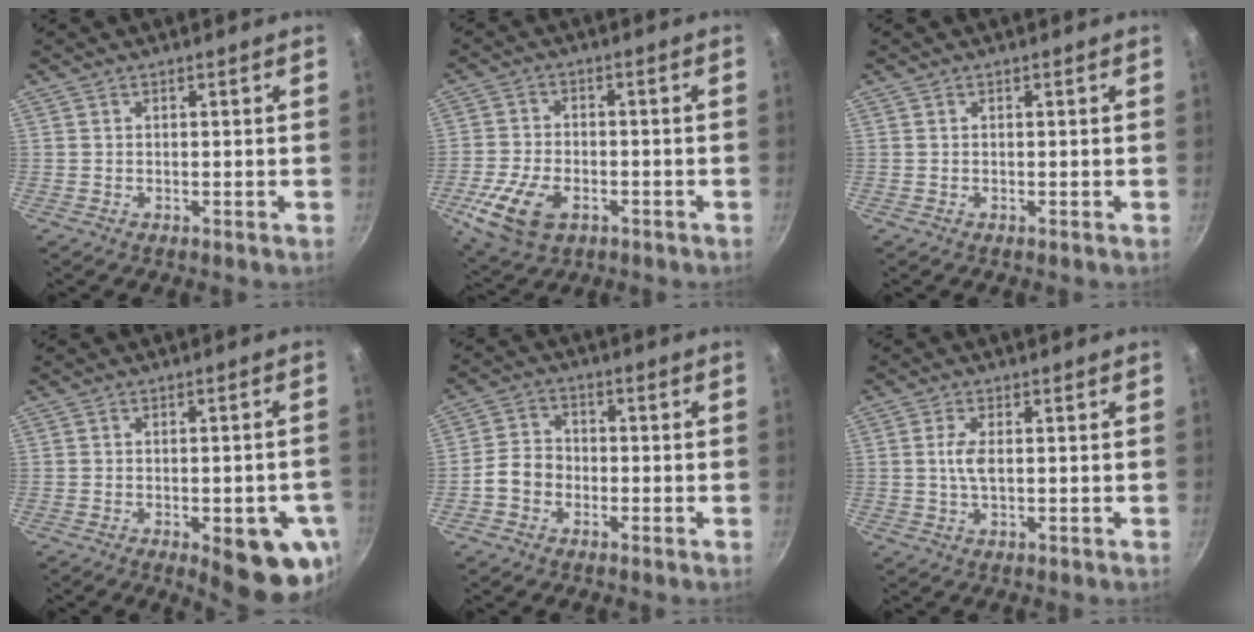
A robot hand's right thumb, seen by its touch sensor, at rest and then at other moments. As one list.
[{"total": 13.5, "force": [-5.5, 8.0, 9.4], "torque": [-0.183, 0.013, -0.100]}, {"total": 0.0}, {"total": 12.8, "force": [-4.5, 4.7, 11.0], "torque": [-0.100, 0.006, -0.052]}, {"total": 5.3, "force": [-1.9, 4.3, 2.5], "torque": [-0.027, 0.023, -0.045]}, {"total": 3.4, "force": [0.3, 1.4, 3.1], "torque": [-0.068, 0.003, 0.002]}]